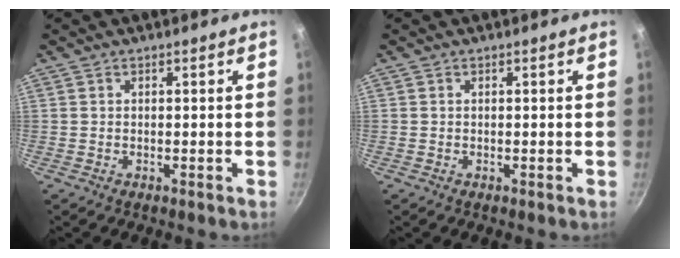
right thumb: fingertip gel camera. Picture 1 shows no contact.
{"total": 0.0}